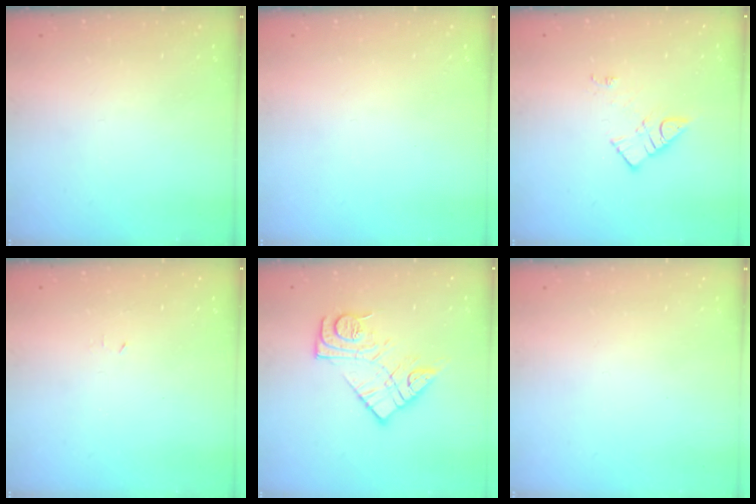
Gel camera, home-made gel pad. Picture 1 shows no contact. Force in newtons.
{"total": 0.0}
{"total": 8.9, "press": 8.9, "slide": 0.5}
{"total": 2.9, "press": 2.9, "slide": 0.4}
{"total": 14.2, "press": 14.1, "slide": 1.0}
{"total": 1.7, "press": 1.6, "slide": 0.1}